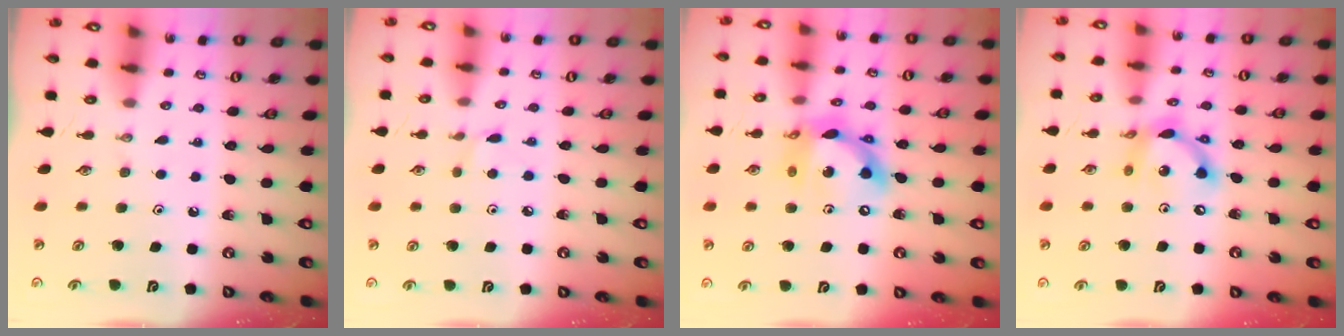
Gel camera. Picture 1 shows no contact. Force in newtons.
{"total": 2.6, "press": 2.6, "slide": 0.3}
{"total": 13.3, "press": 13.2, "slide": 1.4}
{"total": 13.0, "press": 13.0, "slide": 0.6}